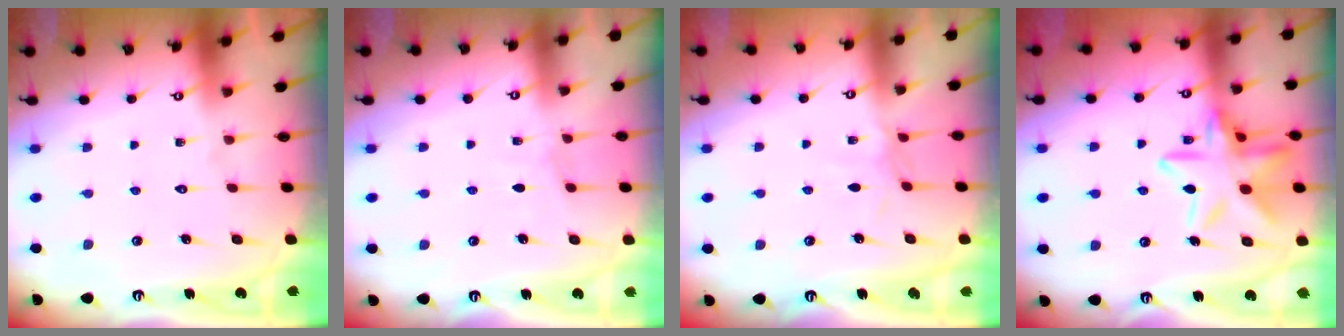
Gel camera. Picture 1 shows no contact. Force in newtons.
{"total": 2.3, "press": 2.3, "slide": 0.3}
{"total": 1.7, "press": 1.6, "slide": 0.4}
{"total": 17.3, "press": 17.3, "slide": 1.3}